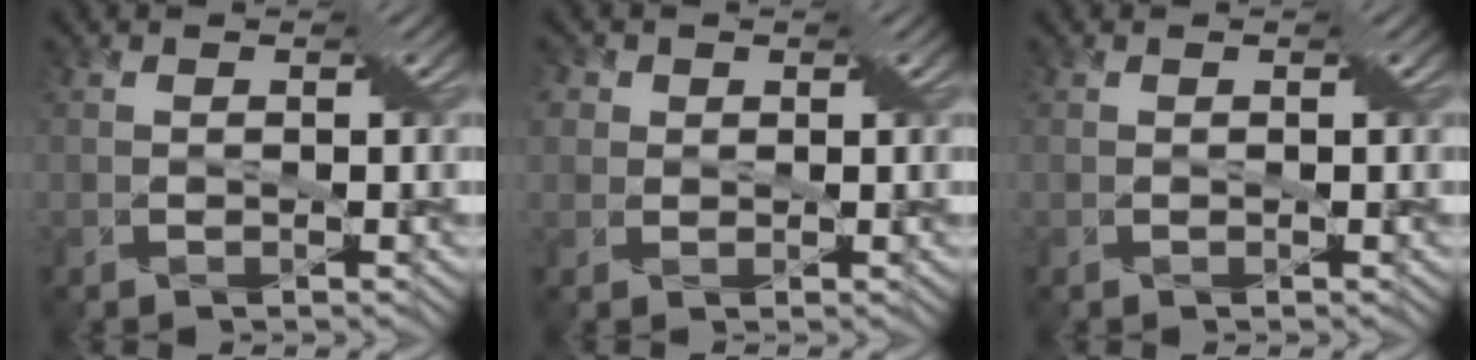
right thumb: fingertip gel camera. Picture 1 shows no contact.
{"total": 4.7, "force": [2.2, 3.7, 1.7], "torque": [-0.044, 0.023, 0.017]}
{"total": 0.0}